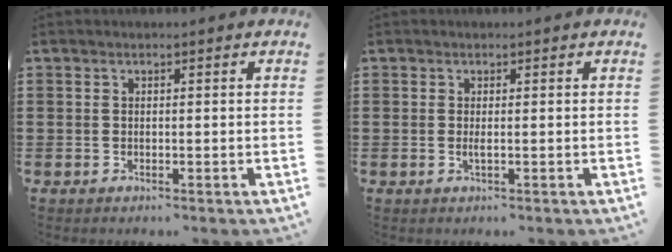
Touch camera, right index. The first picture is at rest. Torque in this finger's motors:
{"motor_torque": [0.37, 0.44, 0.11, 0.02]}